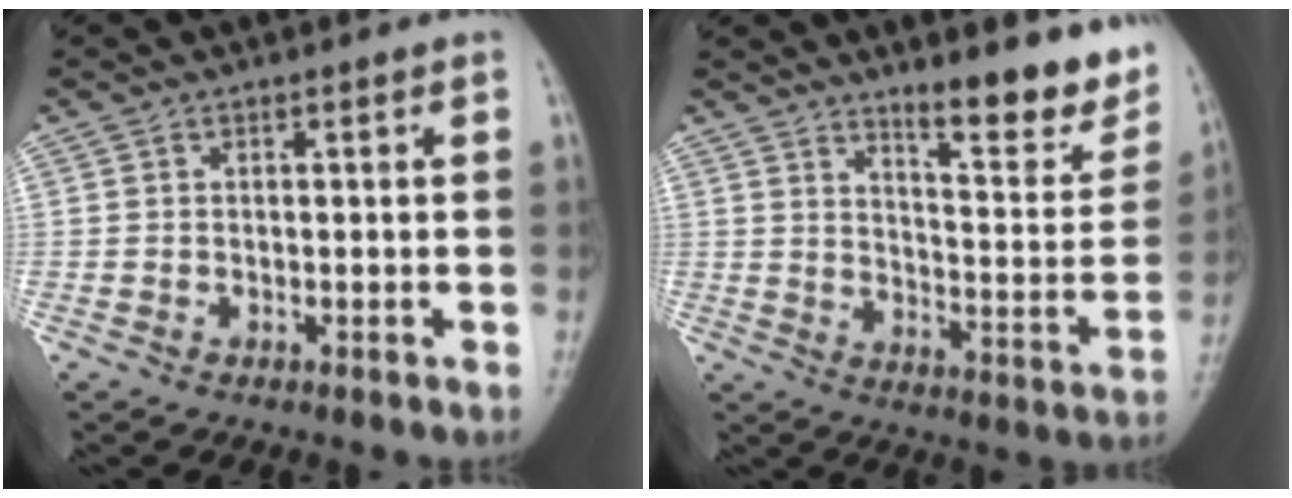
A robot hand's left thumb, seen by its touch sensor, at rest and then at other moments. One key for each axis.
{"total": 13.8, "fx": 9.6, "fy": 3.5, "fz": 9.3, "tx": -0.087, "ty": -0.073, "tz": 0.141}